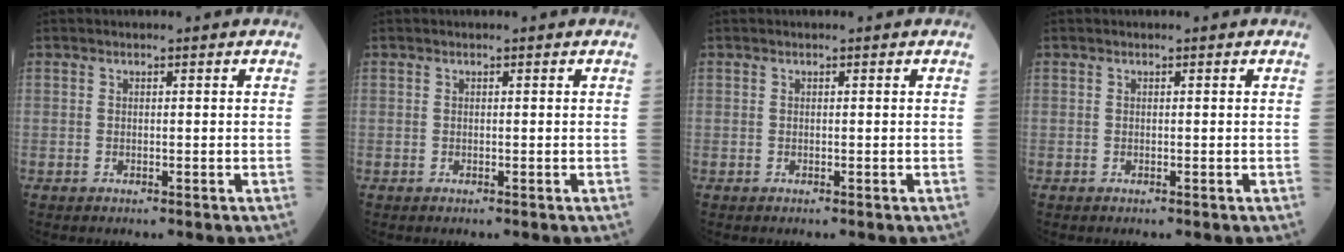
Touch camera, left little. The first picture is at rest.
{"total": 0.0}
{"total": 0.0}
{"total": 0.0}